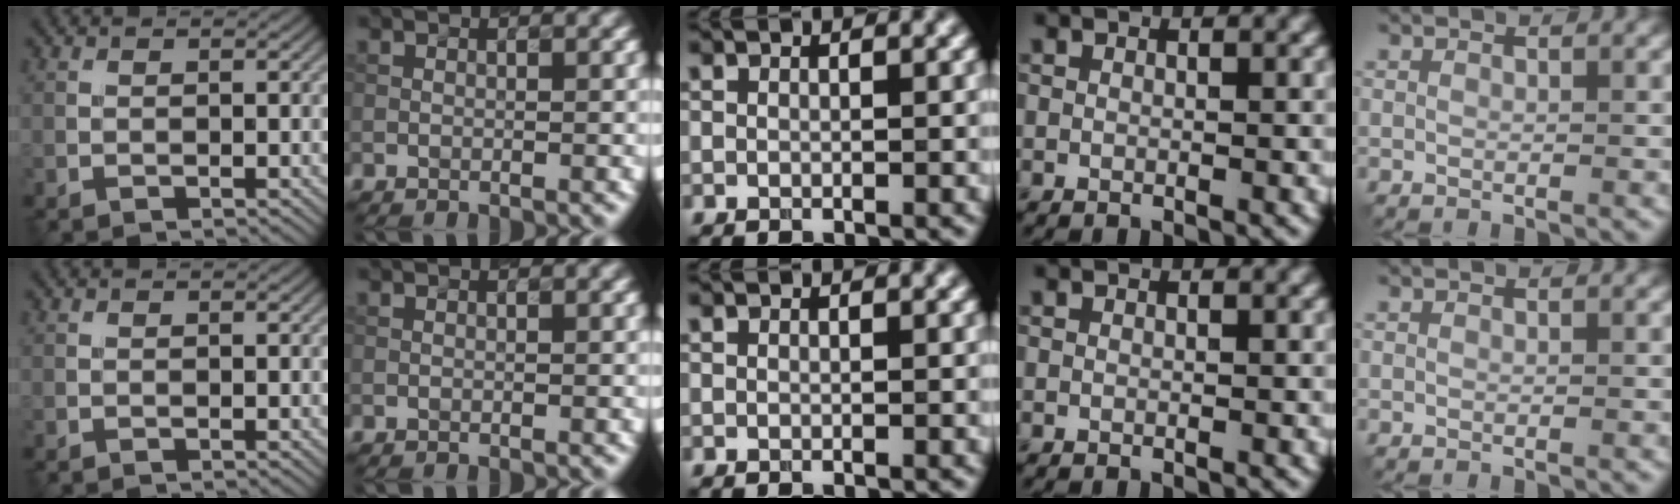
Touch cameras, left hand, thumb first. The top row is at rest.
{}